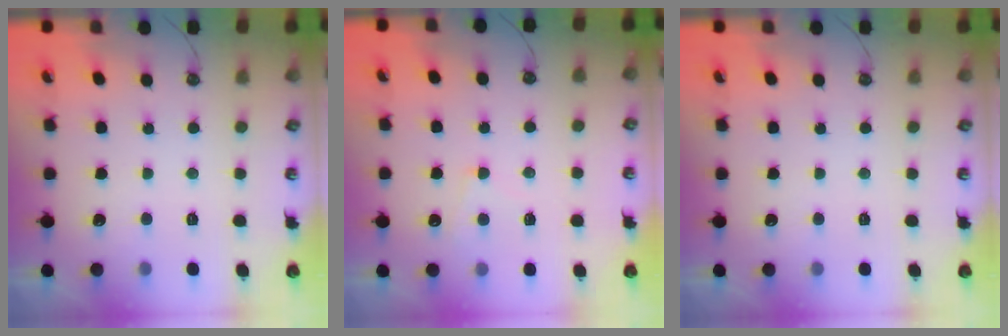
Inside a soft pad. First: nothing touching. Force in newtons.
{"total": 0.6, "press": 0.3, "slide": 0.5}
{"total": 0.0}